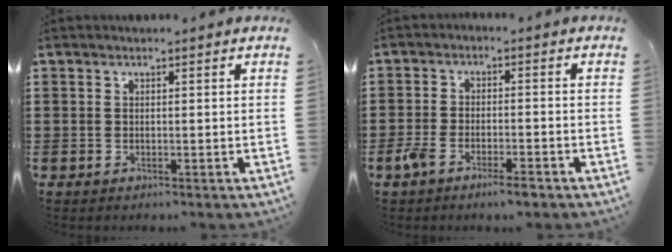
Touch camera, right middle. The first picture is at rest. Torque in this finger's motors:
{"motor_torque": [0.40, -0.21, 0.22, 0.08]}